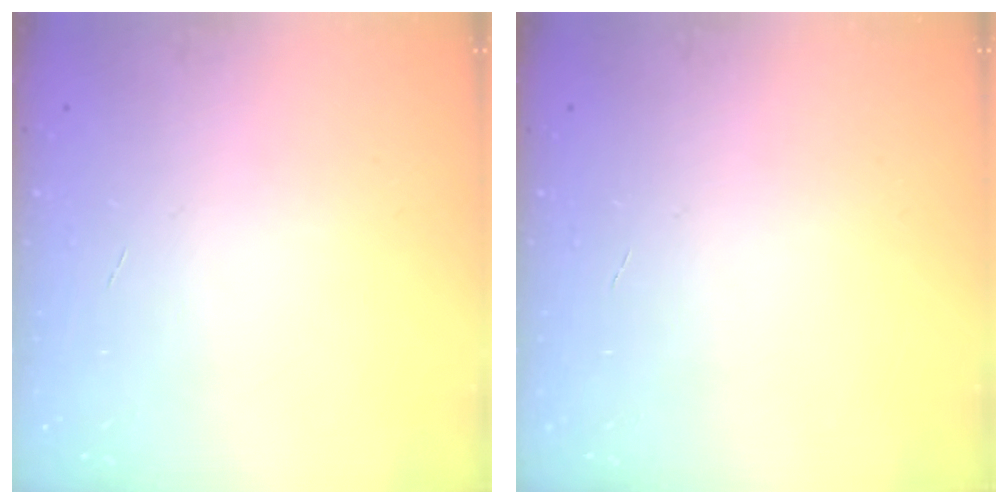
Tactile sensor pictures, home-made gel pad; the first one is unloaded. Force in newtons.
{"total": 0.0}